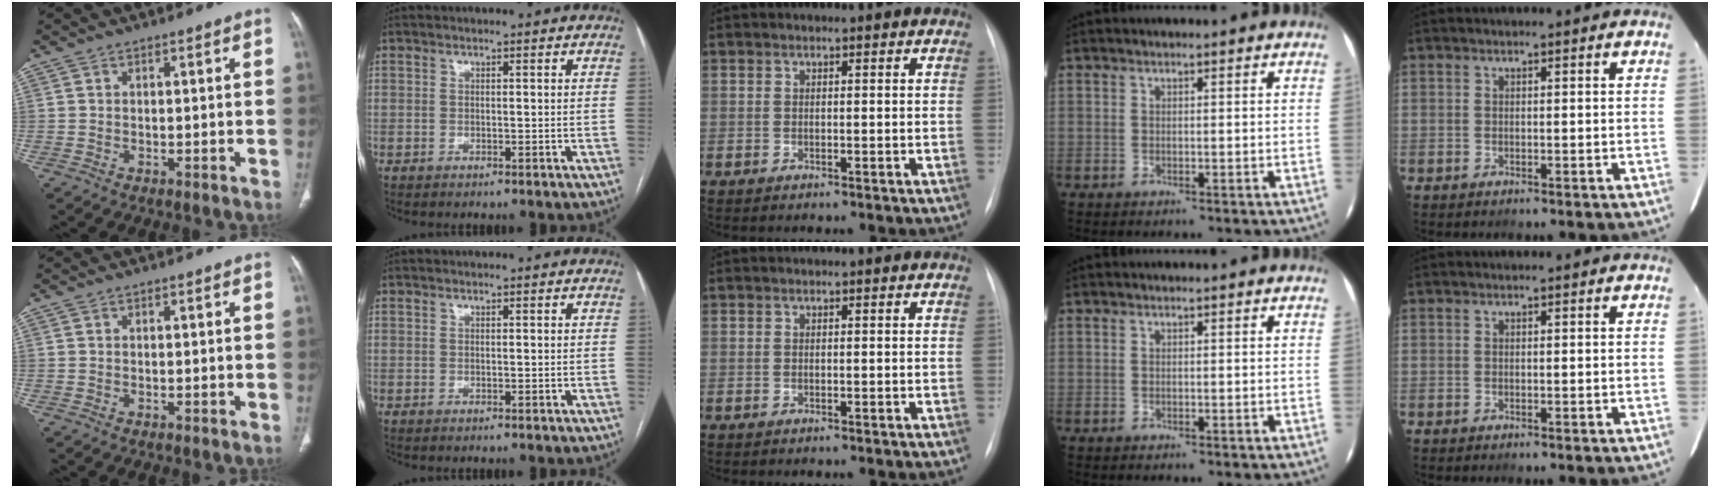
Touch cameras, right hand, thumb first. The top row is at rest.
{}